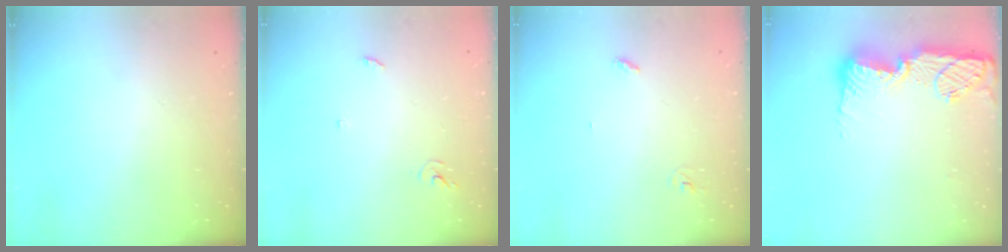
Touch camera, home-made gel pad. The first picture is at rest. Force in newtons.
{"total": 3.0, "press": 3.0, "slide": 0.2}
{"total": 2.8, "press": 2.8, "slide": 0.2}
{"total": 15.4, "press": 15.4, "slide": 1.2}